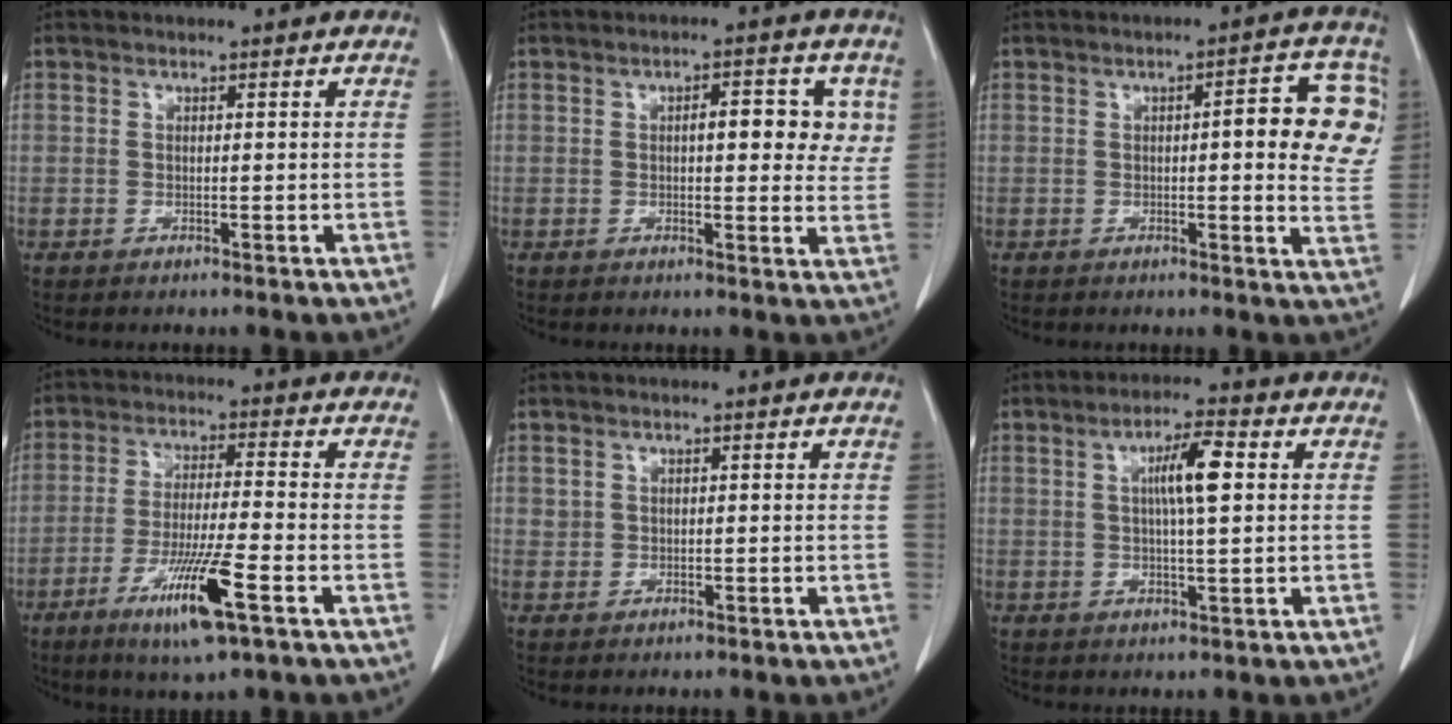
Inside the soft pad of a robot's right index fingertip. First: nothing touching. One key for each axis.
{"total": 6.9, "fx": 1.9, "fy": 2.6, "fz": 6.1, "tx": -0.069, "ty": 0.011, "tz": 0.019}
{"total": 10.4, "fx": 1.9, "fy": 2.5, "fz": 9.9, "tx": -0.101, "ty": 0.016, "tz": 0.012}
{"total": 10.7, "fx": -5.1, "fy": 0.1, "fz": 9.4, "tx": -0.175, "ty": -0.023, "tz": -0.091}
{"total": 0.8, "fx": 0.4, "fy": 0.7, "fz": 0.1, "tx": 0.010, "ty": 0.002, "tz": 0.003}
{"total": 5.8, "fx": 1.1, "fy": 0.4, "fz": 5.6, "tx": -0.099, "ty": 0.004, "tz": 0.018}